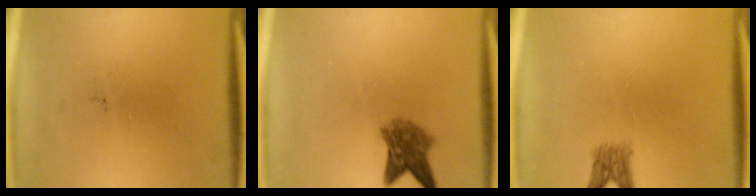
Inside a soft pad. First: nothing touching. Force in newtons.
{"total": 4.9}
{"total": 2.5}